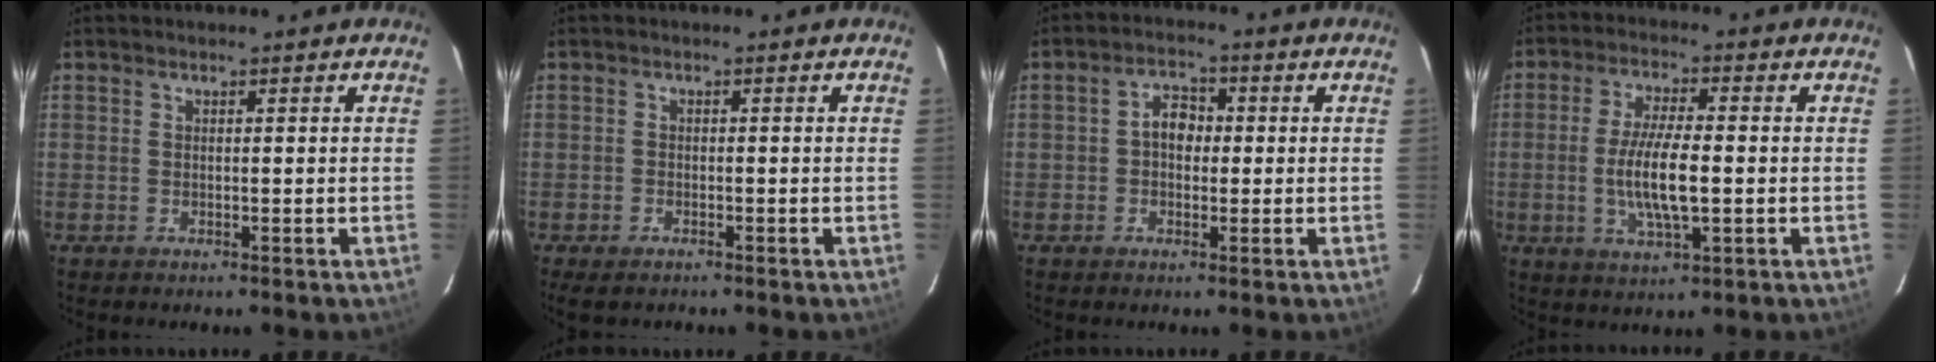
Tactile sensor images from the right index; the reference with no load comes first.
{"total": 3.0, "force": [-2.2, 1.4, 1.4], "torque": [-0.034, -0.009, -0.039]}
{"total": 4.1, "force": [-0.1, 3.1, 2.7], "torque": [-0.049, 0.017, -0.004]}
{"total": 9.2, "force": [-1.3, 2.1, 8.9], "torque": [-0.174, -0.007, -0.023]}